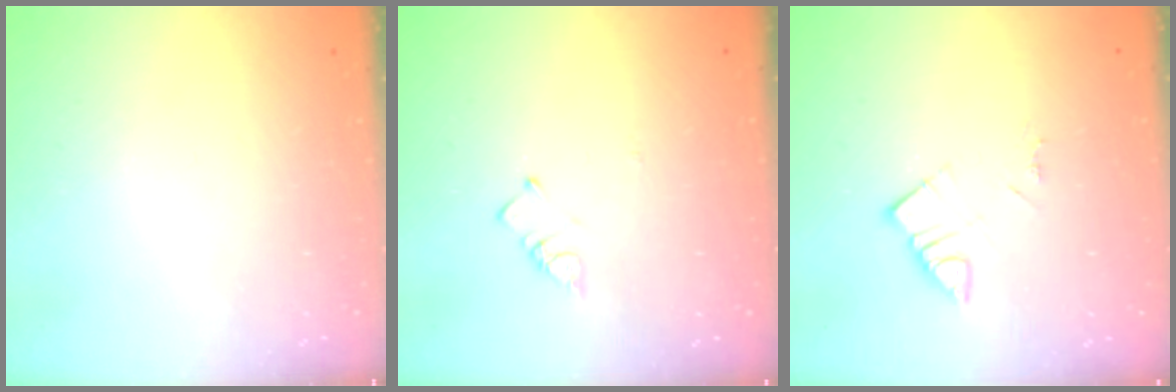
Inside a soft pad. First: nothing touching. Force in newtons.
{"total": 2.6, "press": 2.6, "slide": 0.5}
{"total": 5.0, "press": 5.0, "slide": 0.2}